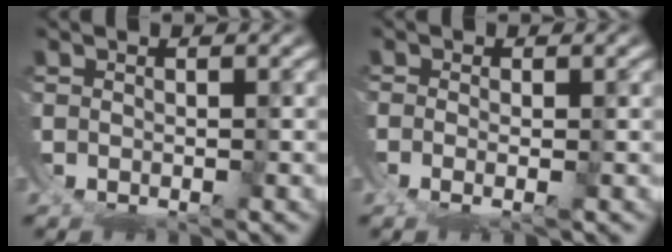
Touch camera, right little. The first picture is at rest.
{"total": 1.8, "force": [0.3, -1.4, 1.1], "torque": [-0.015, -0.005, 0.008]}